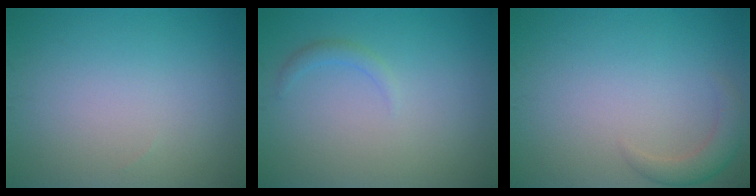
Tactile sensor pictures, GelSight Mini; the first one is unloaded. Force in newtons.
{"total": 1.0, "press": 1.0, "slide": 0.0}
{"total": 2.2, "press": 2.2, "slide": 0.2}